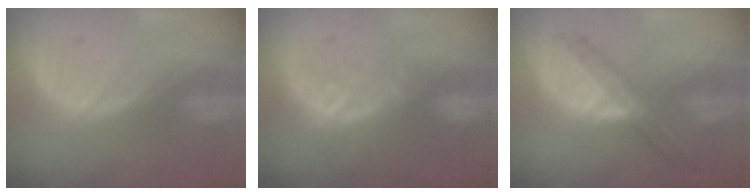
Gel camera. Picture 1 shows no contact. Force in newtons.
{"total": 8.1, "press": 7.0, "slide": 4.2}
{"total": 7.2, "press": 6.2, "slide": 3.7}